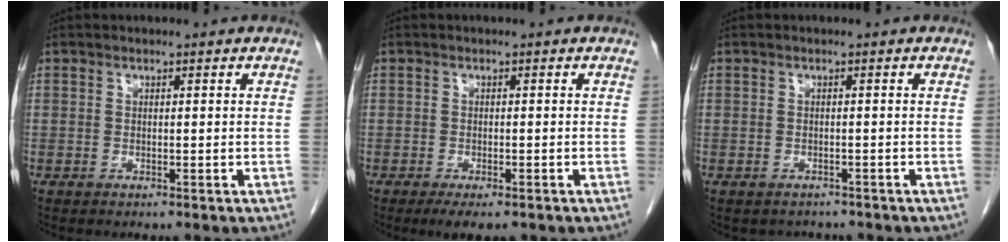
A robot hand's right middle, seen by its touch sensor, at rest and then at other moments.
{"total": 4.3, "force": [-3.0, 1.4, 2.7], "torque": [-0.035, -0.006, -0.043]}
{"total": 2.5, "force": [-2.2, 1.3, 0.0], "torque": [-0.003, 0.002, -0.031]}